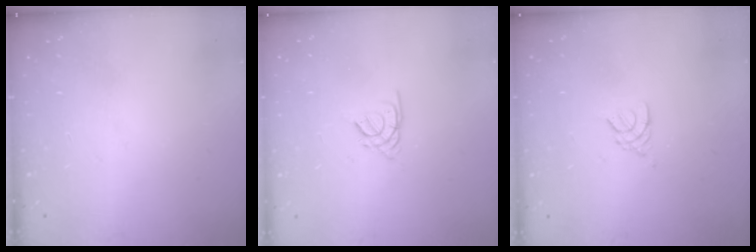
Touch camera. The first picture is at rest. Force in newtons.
{"total": 1.9, "press": 1.8, "slide": 0.5}
{"total": 2.4, "press": 2.3, "slide": 0.5}